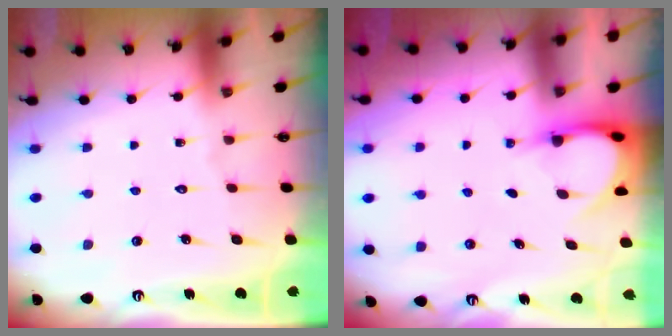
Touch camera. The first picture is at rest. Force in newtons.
{"total": 3.8, "press": 3.8, "slide": 0.3}